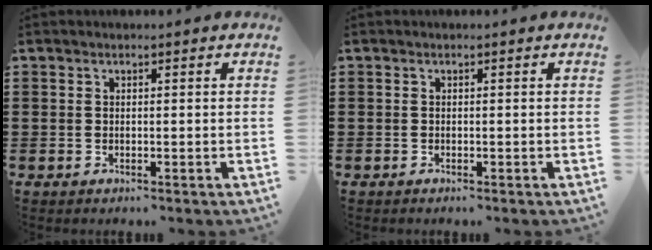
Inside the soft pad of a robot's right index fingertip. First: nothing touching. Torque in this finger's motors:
{"motor_torque": [0.08, -0.06, 0.00, 0.02]}